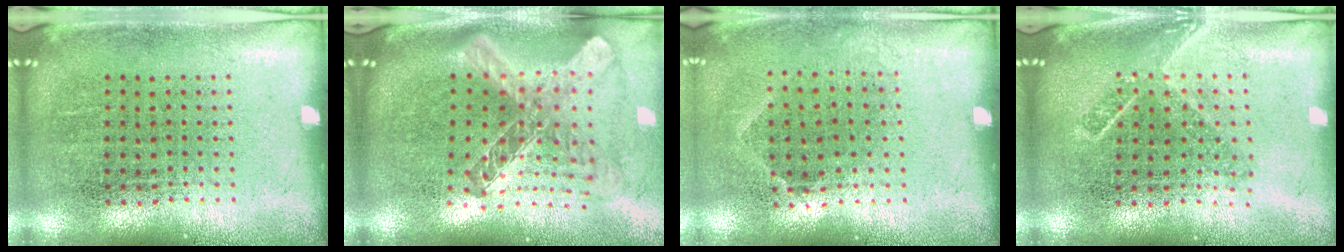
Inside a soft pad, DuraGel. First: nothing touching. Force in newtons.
{"total": 2.7, "press": 2.0, "slide": 1.9}
{"total": 0.8, "press": 0.6, "slide": 0.5}
{"total": 1.6, "press": 1.2, "slide": 1.1}